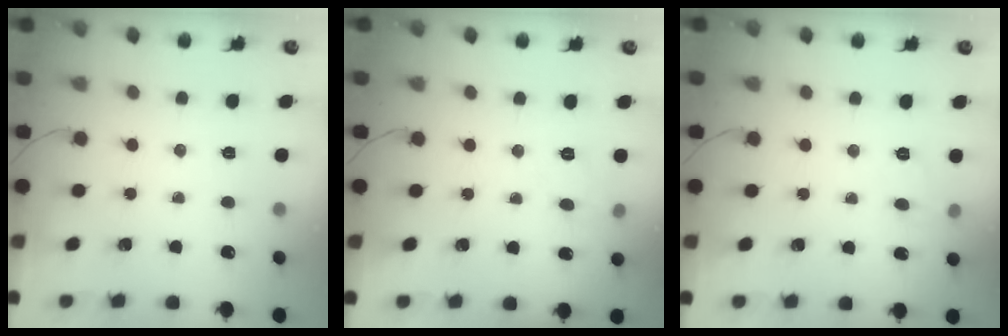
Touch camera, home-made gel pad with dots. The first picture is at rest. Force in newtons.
{"total": 5.4, "press": 5.2, "slide": 1.3}
{"total": 6.0, "press": 5.8, "slide": 1.5}